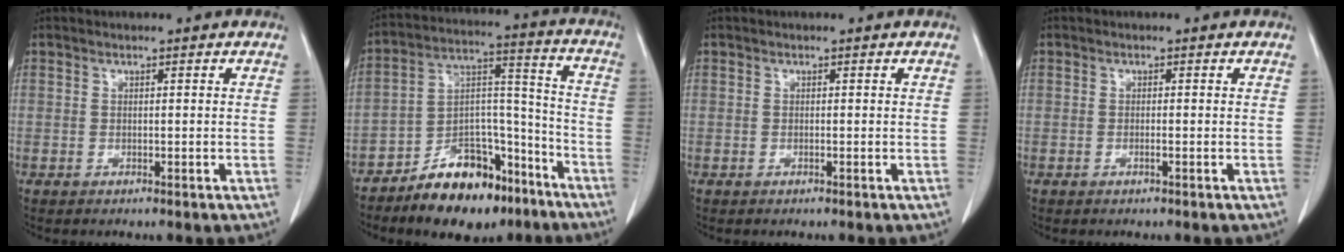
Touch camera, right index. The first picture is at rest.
{"total": 15.3, "force": [-10.8, 6.6, 8.6], "torque": [-0.132, 0.035, -0.175]}
{"total": 0.0}
{"total": 0.7, "force": [-0.3, 0.0, 0.6], "torque": [-0.014, 0.000, -0.004]}